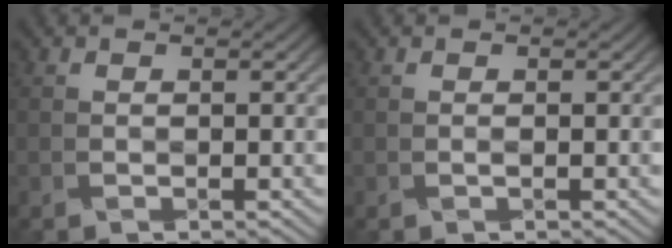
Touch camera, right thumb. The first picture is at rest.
{"total": 0.0}